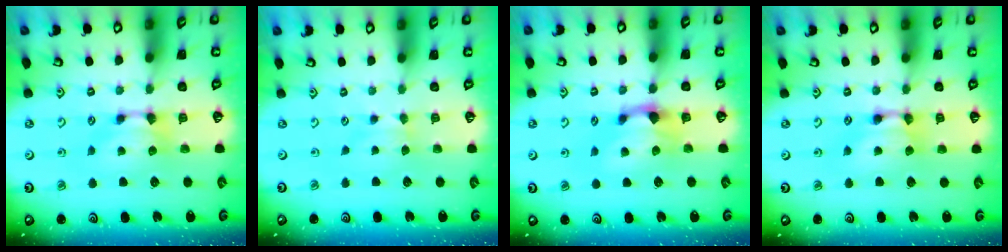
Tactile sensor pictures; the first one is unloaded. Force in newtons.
{"total": 2.1, "press": 2.1, "slide": 0.5}
{"total": 1.4, "press": 0.7, "slide": 1.1}
{"total": 2.0, "press": 2.0, "slide": 0.1}